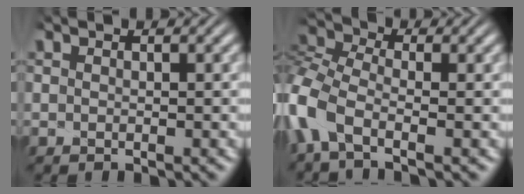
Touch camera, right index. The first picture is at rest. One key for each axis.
{"total": 6.4, "fx": -1.1, "fy": 4.7, "fz": 4.2, "tx": -0.115, "ty": 0.000, "tz": -0.030}